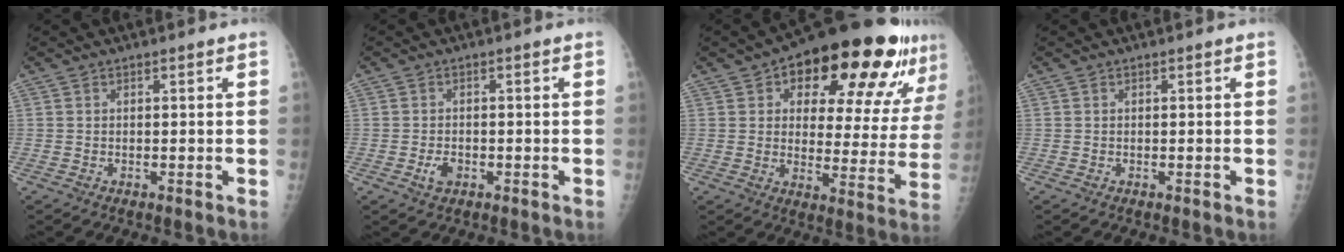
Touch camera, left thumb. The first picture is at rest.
{"total": 2.5, "force": [-0.9, 1.7, 1.6], "torque": [-0.027, 0.001, -0.015]}
{"total": 25.4, "force": [13.2, 10.6, 18.8], "torque": [-0.217, -0.016, 0.187]}
{"total": 0.0}